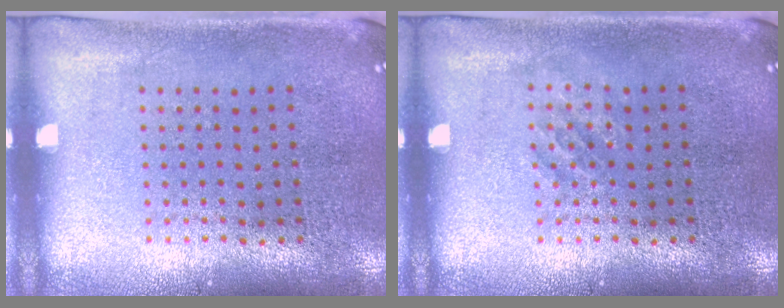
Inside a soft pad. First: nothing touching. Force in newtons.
{"total": 1.0, "press": 1.0, "slide": 0.2}